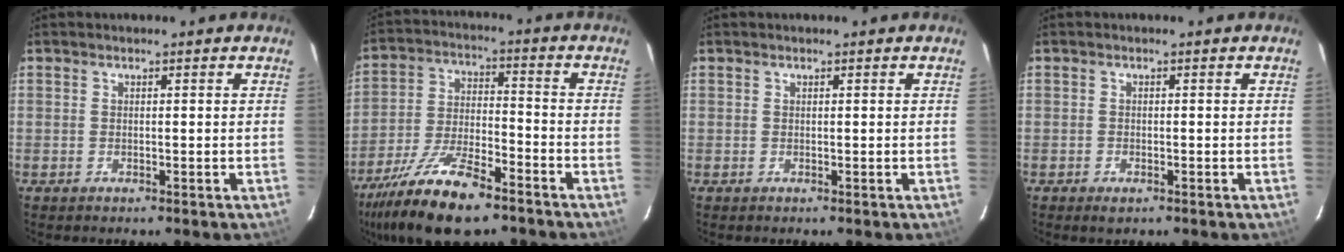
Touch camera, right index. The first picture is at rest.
{"total": 16.4, "force": [-11.9, 5.2, 10.1], "torque": [-0.214, -0.027, -0.219]}
{"total": 0.0}
{"total": 1.4, "force": [-0.8, 0.8, 0.8], "torque": [-0.013, -0.003, -0.014]}